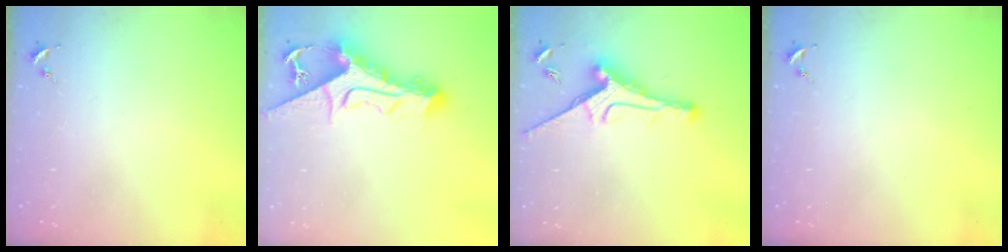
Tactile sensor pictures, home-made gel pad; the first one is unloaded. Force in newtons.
{"total": 14.2, "press": 14.1, "slide": 1.3}
{"total": 12.7, "press": 12.6, "slide": 1.2}
{"total": 0.0}